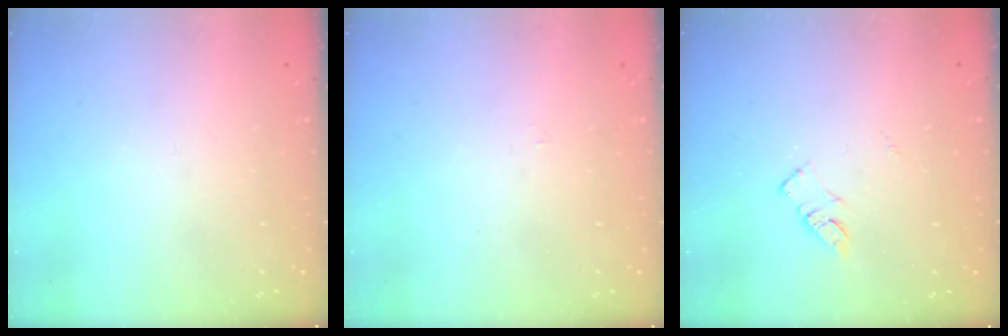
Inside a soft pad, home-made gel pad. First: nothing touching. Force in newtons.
{"total": 2.2, "press": 2.2, "slide": 0.3}
{"total": 5.6, "press": 5.6, "slide": 0.8}